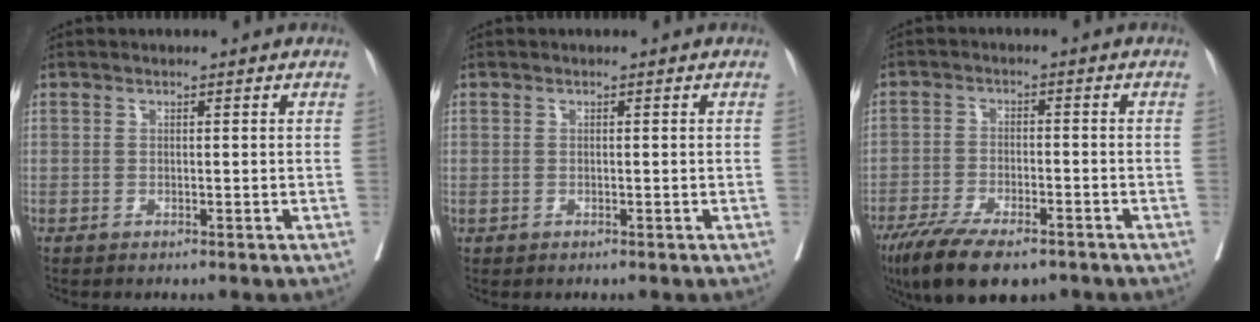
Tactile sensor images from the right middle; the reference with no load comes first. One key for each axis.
{"total": 0.0}
{"total": 11.8, "fx": -8.4, "fy": 3.9, "fz": 7.3, "tx": -0.123, "ty": -0.017, "tz": -0.135}